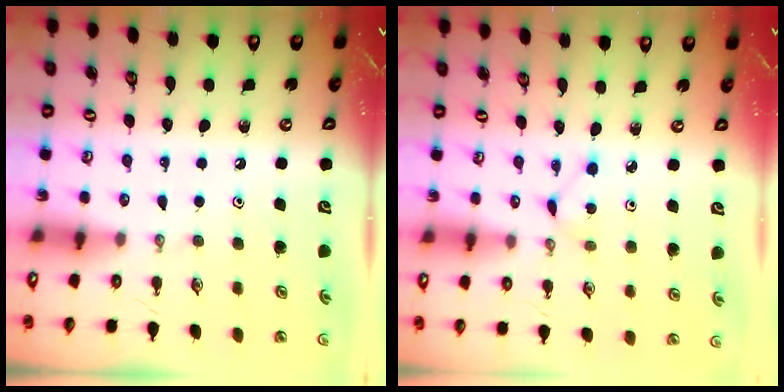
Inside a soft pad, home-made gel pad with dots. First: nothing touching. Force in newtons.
{"total": 1.8, "press": 1.7, "slide": 0.2}